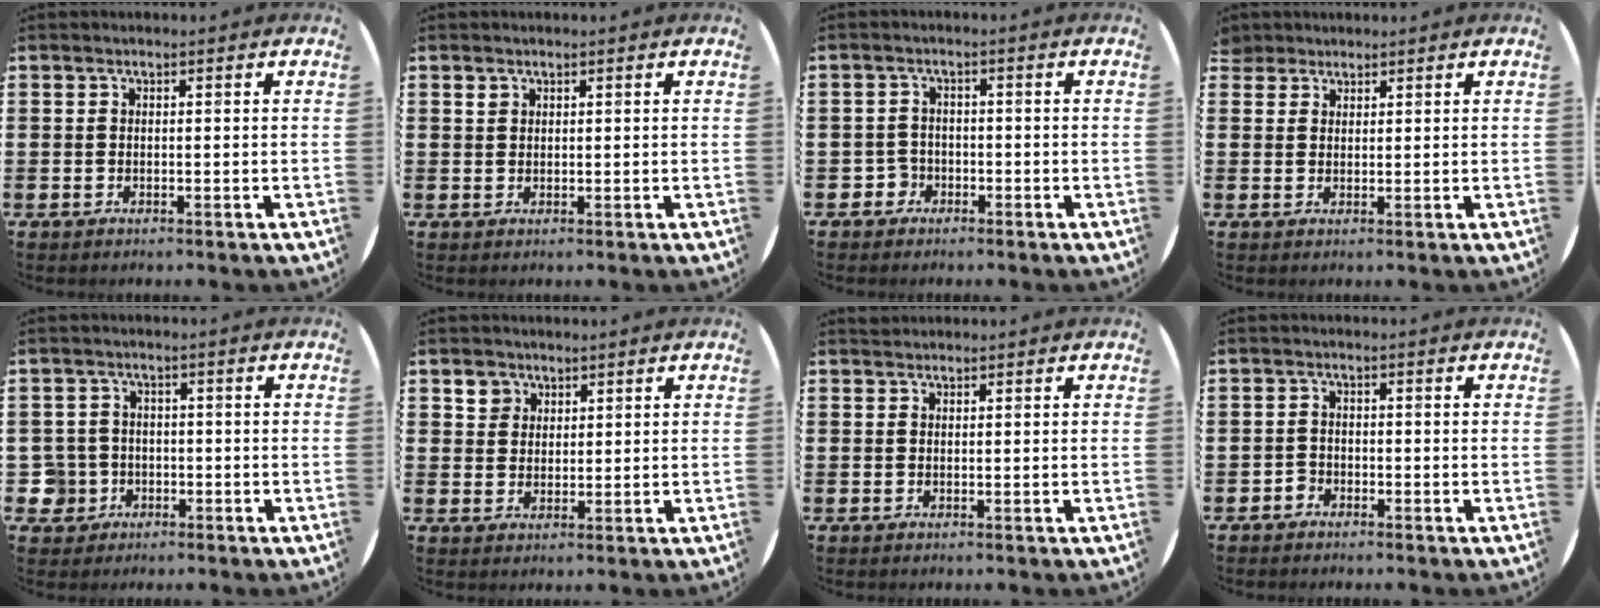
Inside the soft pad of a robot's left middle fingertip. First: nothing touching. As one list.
[{"total": 0.8, "force": [0.6, 0.5, 0.0], "torque": [0.006, 0.000, 0.011]}, {"total": 1.9, "force": [-1.0, 1.6, 0.2], "torque": [-0.009, 0.002, -0.025]}, {"total": 2.1, "force": [1.8, 0.9, -0.1], "torque": [-0.002, 0.004, 0.037]}, {"total": 3.9, "force": [-1.1, 3.7, 0.6], "torque": [-0.037, 0.003, -0.027]}, {"total": 2.8, "force": [2.0, 2.0, 0.2], "torque": [0.007, -0.004, 0.037]}, {"total": 0.6, "force": [0.5, 0.1, -0.1], "torque": [0.010, 0.001, 0.008]}, {"total": 1.1, "force": [-0.9, 0.6, 0.0], "torque": [-0.002, 0.006, -0.023]}]